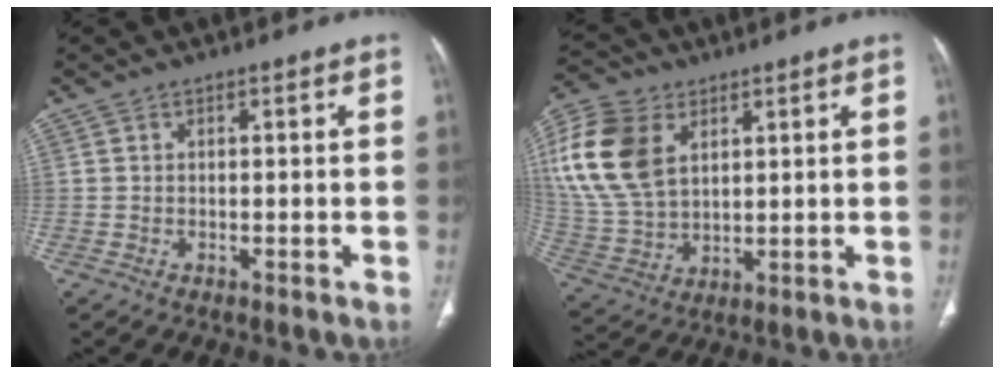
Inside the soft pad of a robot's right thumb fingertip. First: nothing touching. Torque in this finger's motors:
{"motor_torque": [-0.87, 1.62, 1.24, 0.55, 0.45]}